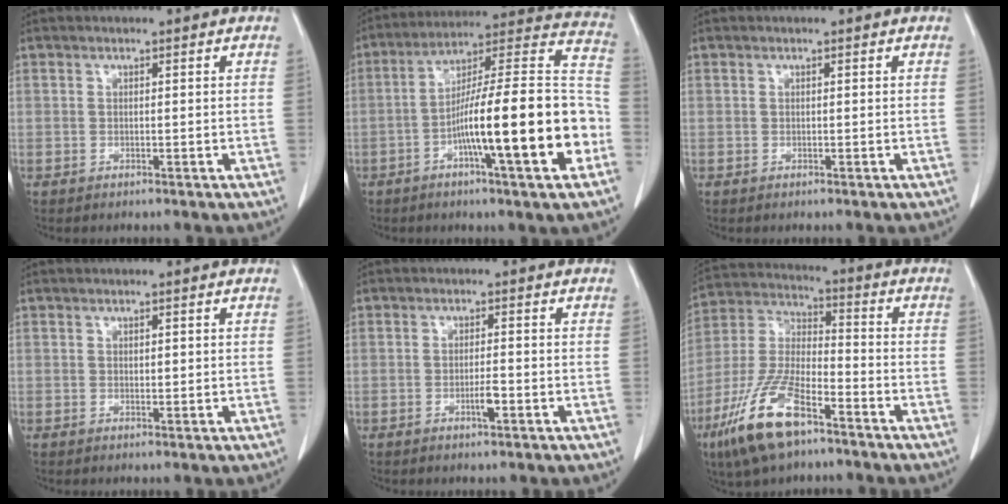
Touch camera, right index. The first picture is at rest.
{"total": 21.4, "force": [-6.6, 1.4, 20.3], "torque": [-0.282, 0.012, -0.107]}
{"total": 0.0}
{"total": 0.8, "force": [0.3, 0.4, 0.6], "torque": [-0.009, -0.002, 0.006]}
{"total": 2.3, "force": [-1.0, 0.2, 2.1], "torque": [-0.038, -0.002, -0.016]}
{"total": 14.5, "force": [-8.8, 4.5, 10.6], "torque": [-0.231, -0.014, -0.165]}